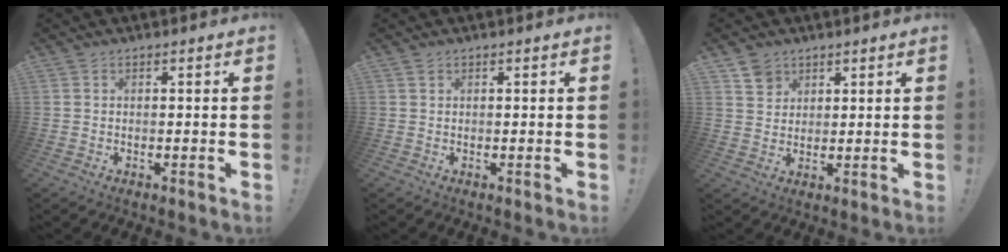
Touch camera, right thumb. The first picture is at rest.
{"total": 0.8, "force": [0.5, 0.6, 0.3], "torque": [-0.004, 0.001, 0.010]}
{"total": 5.6, "force": [3.5, 4.2, 0.9], "torque": [-0.003, -0.024, 0.067]}